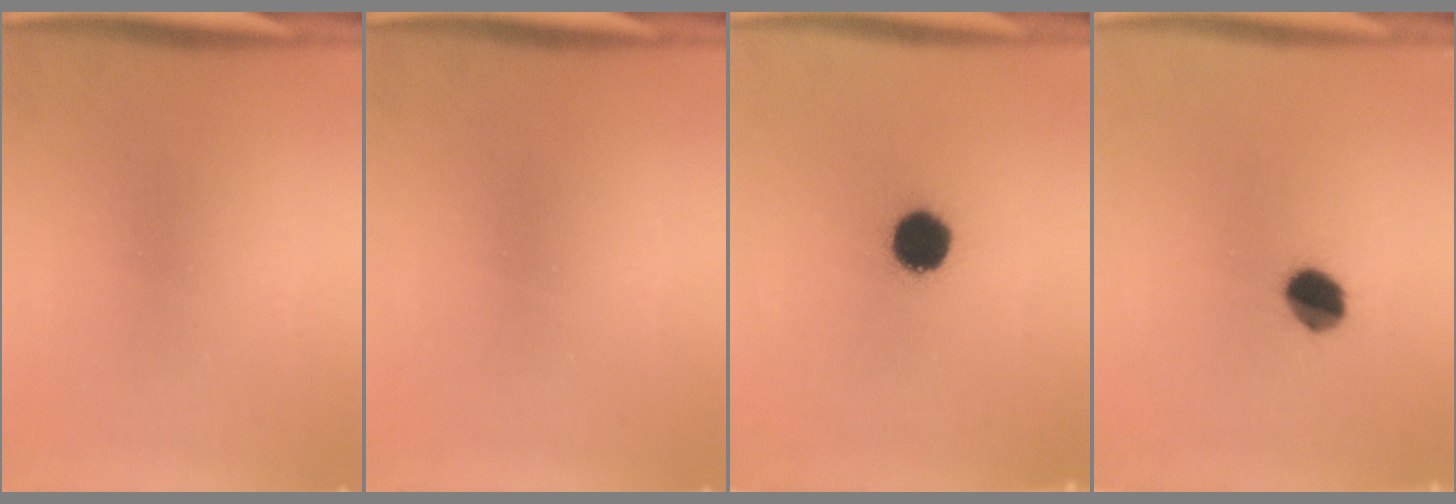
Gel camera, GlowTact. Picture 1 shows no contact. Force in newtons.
{"total": 0.0}
{"total": 9.4}
{"total": 7.5}